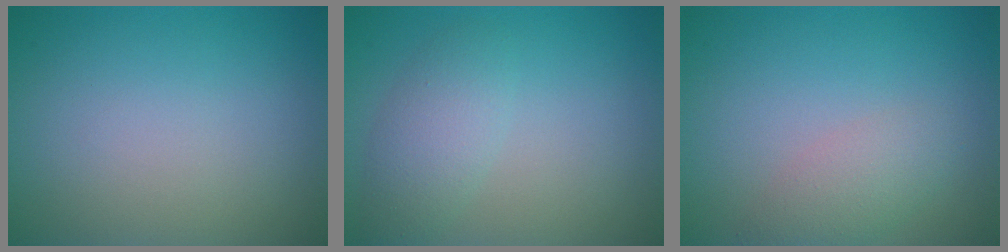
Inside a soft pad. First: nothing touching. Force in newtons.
{"total": 2.9, "press": 2.9, "slide": 0.2}
{"total": 2.4, "press": 2.4, "slide": 0.2}